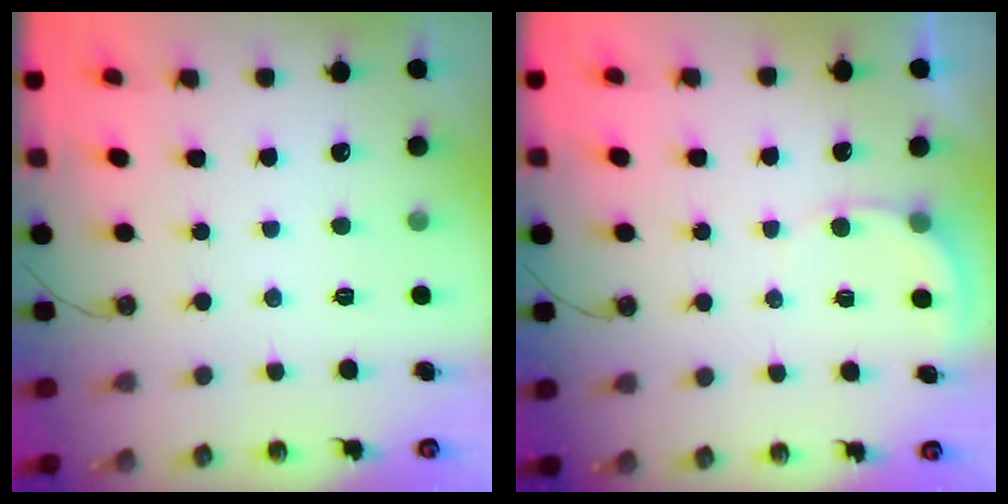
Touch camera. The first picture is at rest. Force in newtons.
{"total": 3.4, "press": 3.4, "slide": 0.2}